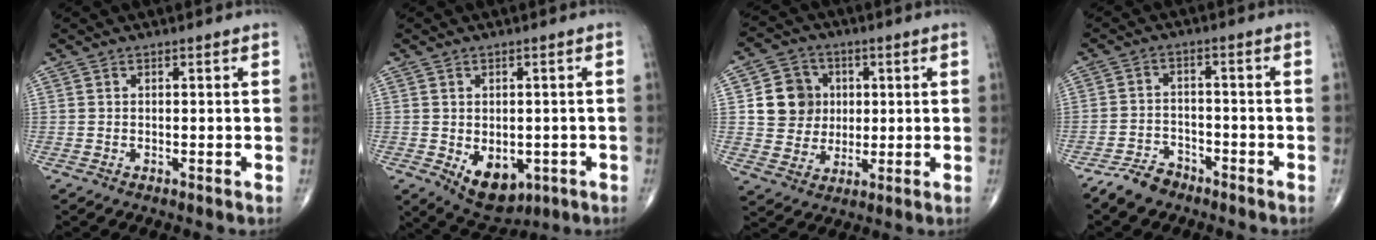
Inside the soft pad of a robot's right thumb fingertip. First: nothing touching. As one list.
[{"total": 9.1, "force": [-2.8, 6.0, 6.3], "torque": [-0.069, -0.003, -0.025]}, {"total": 9.9, "force": [1.6, 9.0, 3.6], "torque": [-0.026, 0.000, 0.029]}, {"total": 5.5, "force": [-4.4, 2.9, 1.4], "torque": [-0.018, 0.020, -0.085]}]